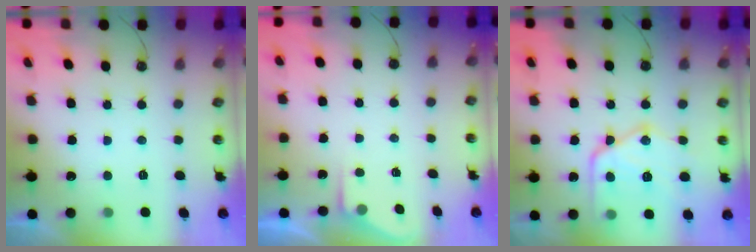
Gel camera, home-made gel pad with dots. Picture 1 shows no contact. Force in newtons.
{"total": 3.2, "press": 3.2, "slide": 0.5}
{"total": 18.9, "press": 18.8, "slide": 2.1}